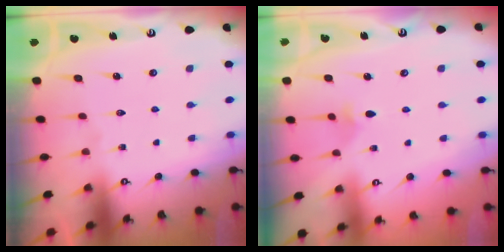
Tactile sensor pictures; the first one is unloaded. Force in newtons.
{"total": 3.0, "press": 2.9, "slide": 0.7}